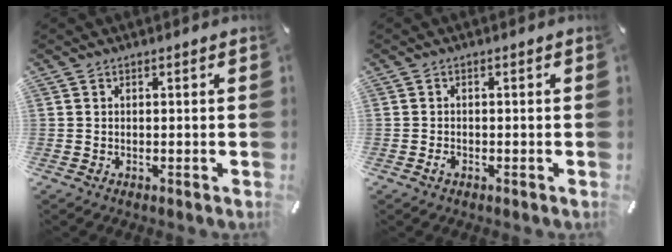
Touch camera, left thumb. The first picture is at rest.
{"total": 1.3, "force": [-0.7, 0.7, 0.8], "torque": [-0.016, 0.003, -0.014]}